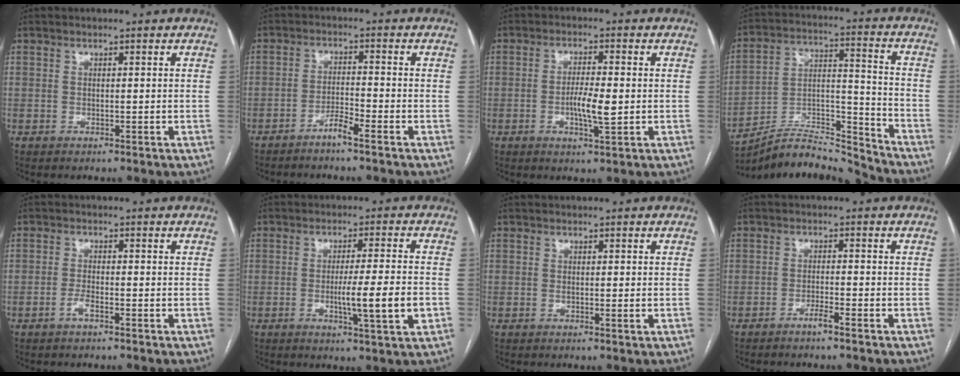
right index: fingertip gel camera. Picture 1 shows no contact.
{"total": 3.3, "force": [-2.5, -0.3, 2.0], "torque": [-0.040, -0.002, -0.051]}
{"total": 5.1, "force": [-0.8, 0.7, 5.0], "torque": [-0.094, -0.005, -0.012]}
{"total": 13.9, "force": [-13.8, 0.0, 1.8], "torque": [-0.031, 0.044, -0.247]}
{"total": 1.9, "force": [-1.1, 0.3, 1.5], "torque": [-0.029, 0.001, -0.024]}
{"total": 8.2, "force": [-2.0, -0.3, 8.0], "torque": [-0.127, -0.011, -0.032]}
{"total": 1.1, "force": [-0.1, -0.1, 1.1], "torque": [-0.022, -0.005, -0.002]}
{"total": 2.2, "force": [-1.7, -0.3, 1.4], "torque": [-0.029, 0.000, -0.033]}